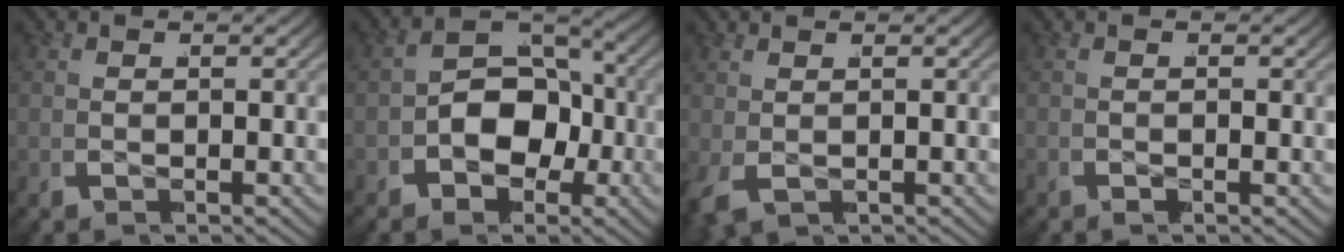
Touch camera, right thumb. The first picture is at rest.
{"total": 7.5, "force": [-2.0, 5.0, 5.2], "torque": [-0.094, -0.012, -0.032]}
{"total": 0.8, "force": [-0.2, 0.7, 0.4], "torque": [-0.011, -0.003, 0.001]}
{"total": 0.5, "force": [-0.5, 0.2, 0.2], "torque": [-0.005, -0.002, -0.009]}